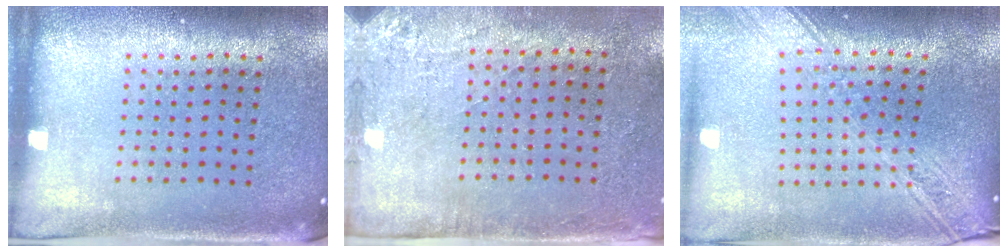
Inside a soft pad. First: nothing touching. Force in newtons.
{"total": 2.8, "press": 2.2, "slide": 1.6}
{"total": 2.6, "press": 2.1, "slide": 1.6}